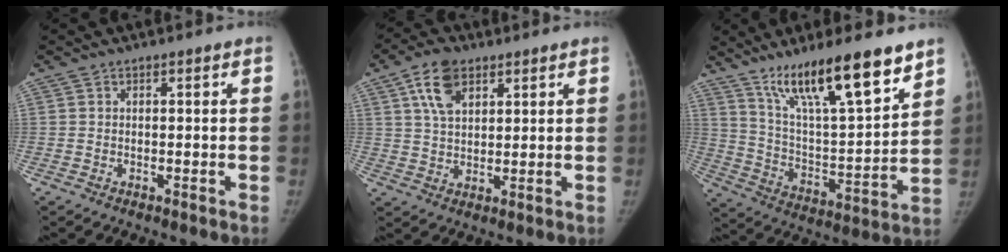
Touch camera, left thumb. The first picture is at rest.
{"total": 8.1, "force": [4.0, 4.8, 5.2], "torque": [-0.076, -0.008, 0.073]}
{"total": 20.8, "force": [14.3, 4.3, 14.4], "torque": [-0.220, -0.067, 0.251]}